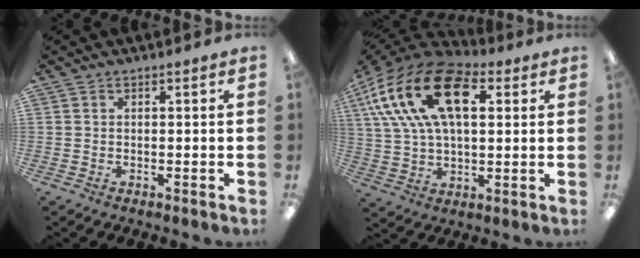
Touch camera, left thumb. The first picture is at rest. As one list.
[{"total": 23.3, "force": [8.4, 13.3, 17.2], "torque": [-0.338, -0.014, 0.140]}]